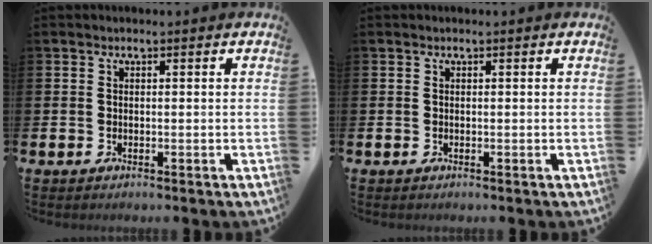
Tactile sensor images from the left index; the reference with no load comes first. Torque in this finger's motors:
{"motor_torque": [0.00, 0.00, 0.00, 0.01]}